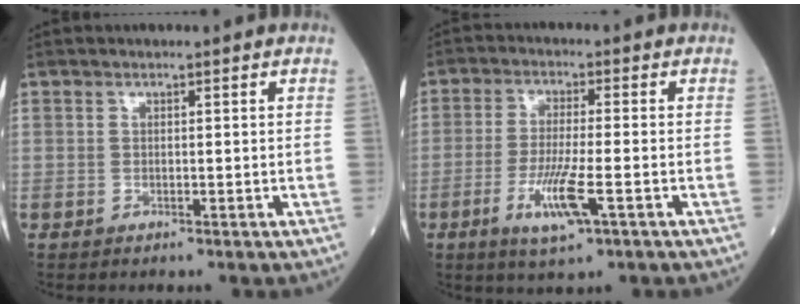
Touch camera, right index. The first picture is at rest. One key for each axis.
{"total": 7.7, "fx": -2.9, "fy": 0.4, "fz": 7.1, "tx": -0.142, "ty": -0.018, "tz": -0.052}